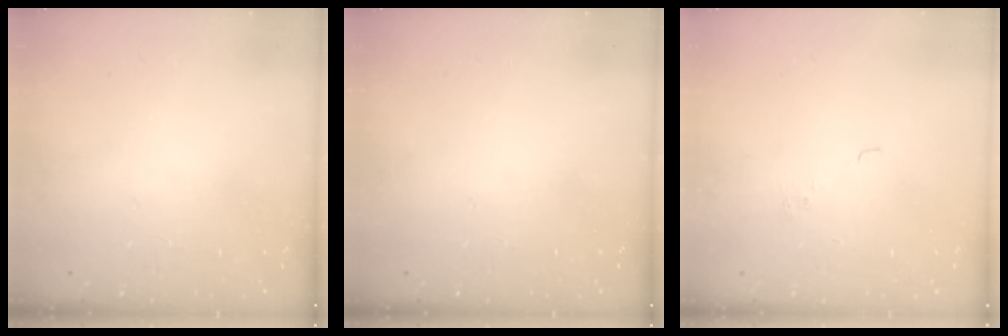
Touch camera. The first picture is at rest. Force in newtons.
{"total": 0.0}
{"total": 1.5, "press": 0.9, "slide": 1.3}